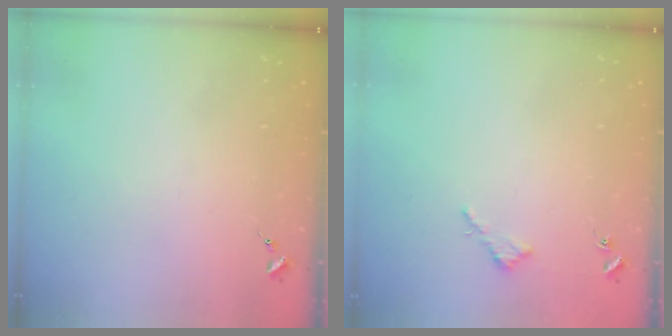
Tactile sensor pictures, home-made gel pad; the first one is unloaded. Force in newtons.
{"total": 2.6, "press": 2.6, "slide": 0.2}